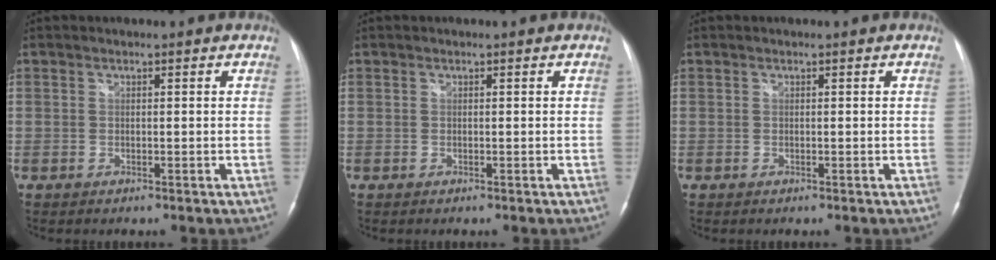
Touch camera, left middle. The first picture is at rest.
{"total": 0.0}
{"total": 0.0}